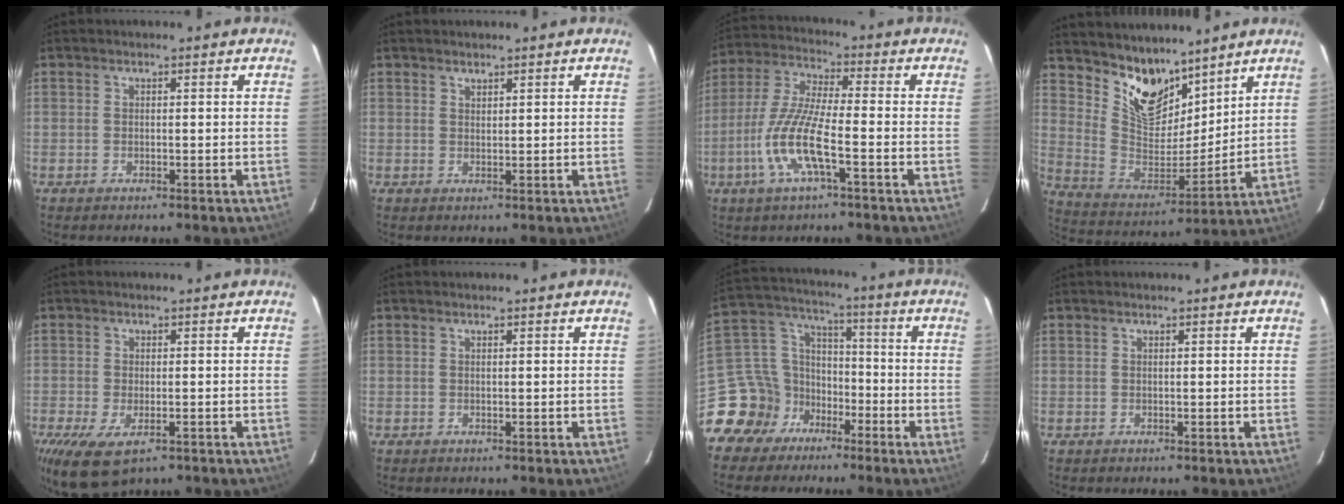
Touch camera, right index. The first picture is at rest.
{"total": 1.0, "force": [1.0, 0.2, 0.2], "torque": [-0.002, -0.001, 0.018]}
{"total": 11.6, "force": [-4.3, 1.7, 10.6], "torque": [-0.230, -0.006, -0.085]}
{"total": 13.5, "force": [10.5, 6.7, 5.2], "torque": [-0.105, -0.008, 0.206]}
{"total": 7.8, "force": [-4.0, 3.7, 5.5], "torque": [-0.115, -0.033, -0.063]}
{"total": 0.0}
{"total": 12.7, "force": [-8.3, 9.1, 3.1], "torque": [-0.086, 0.047, -0.144]}
{"total": 0.0}